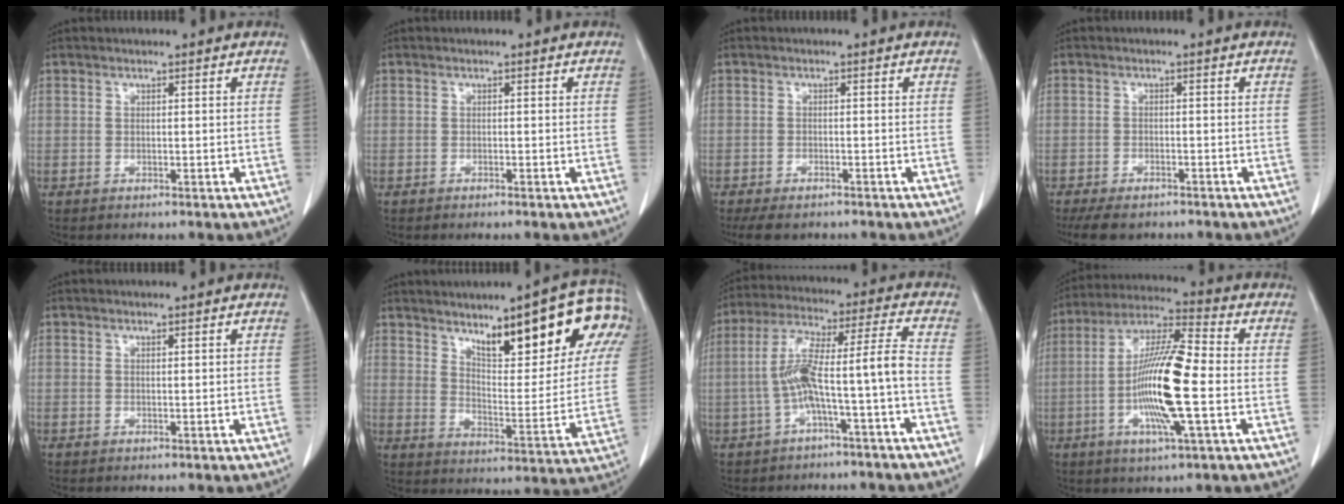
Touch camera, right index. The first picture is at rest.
{"total": 0.6, "force": [-0.5, -0.1, 0.3], "torque": [-0.008, -0.001, -0.008]}
{"total": 5.7, "force": [-4.8, 2.0, 2.5], "torque": [-0.033, -0.008, -0.071]}
{"total": 7.3, "force": [-6.1, 2.6, 3.0], "torque": [-0.042, -0.008, -0.090]}
{"total": 0.0}
{"total": 20.9, "force": [11.6, 4.9, 16.6], "torque": [-0.234, 0.009, 0.162]}
{"total": 10.1, "force": [-2.9, -0.2, 9.6], "torque": [-0.184, 0.035, -0.051]}
{"total": 15.0, "force": [-2.7, 1.2, 14.7], "torque": [-0.283, -0.003, -0.057]}